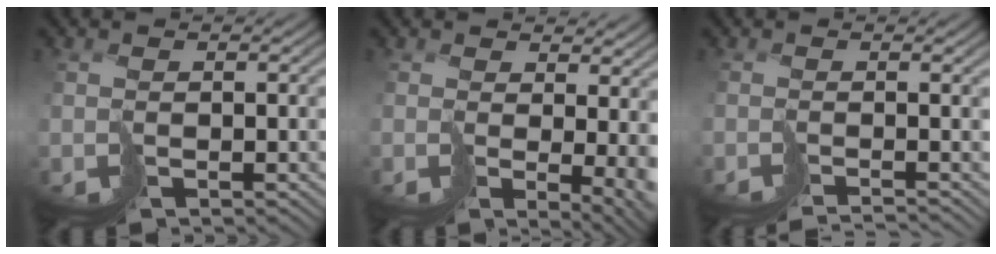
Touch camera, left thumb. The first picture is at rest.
{"total": 5.9, "force": [1.2, 2.2, 5.4], "torque": [-0.087, -0.017, 0.040]}
{"total": 2.9, "force": [-2.4, -0.7, 1.5], "torque": [-0.005, -0.009, -0.034]}